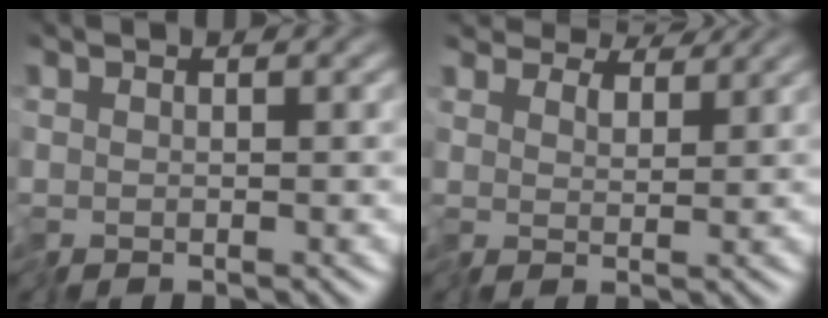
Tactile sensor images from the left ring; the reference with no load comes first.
{"total": 4.4, "force": [3.9, 1.5, 1.2], "torque": [-0.033, 0.010, 0.051]}